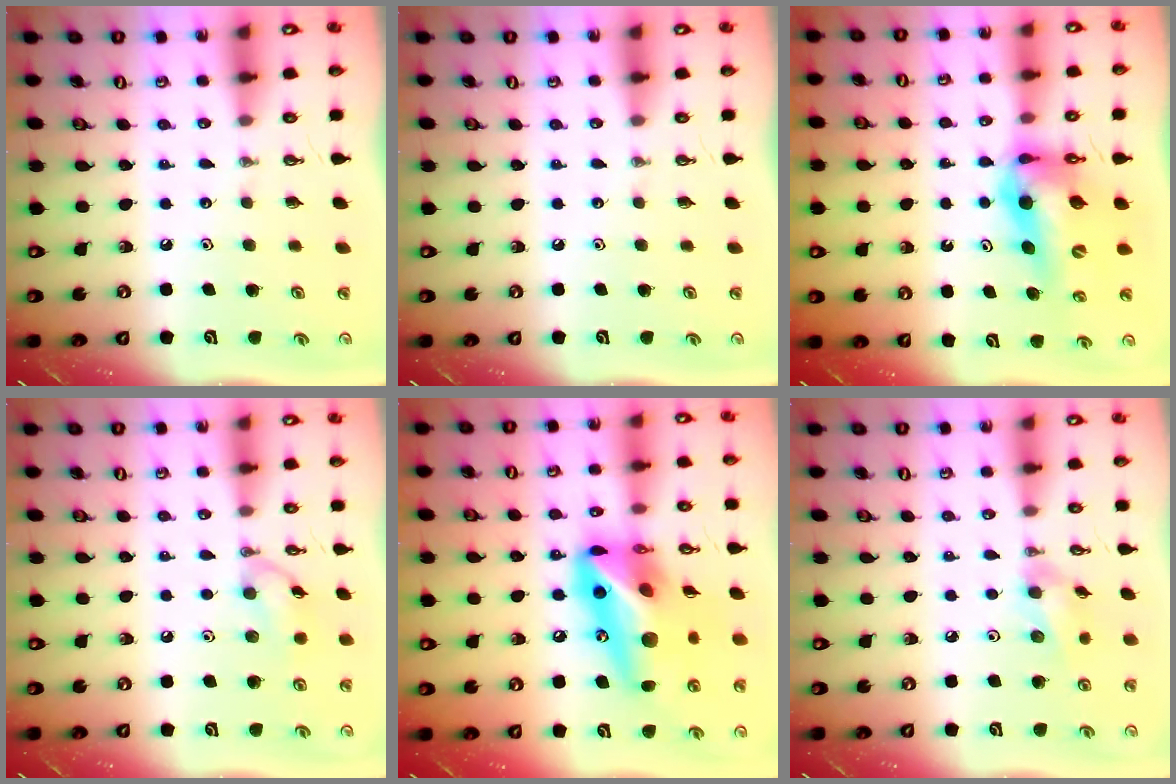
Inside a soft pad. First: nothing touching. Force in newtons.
{"total": 0.0}
{"total": 13.7, "press": 13.1, "slide": 4.1}
{"total": 8.4, "press": 8.4, "slide": 0.4}
{"total": 22.0, "press": 21.7, "slide": 3.5}
{"total": 9.5, "press": 9.1, "slide": 2.6}